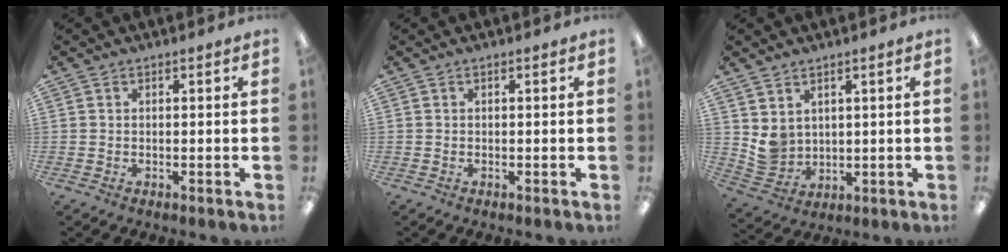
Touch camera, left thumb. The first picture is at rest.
{"total": 0.0}
{"total": 5.4, "force": [3.1, 4.3, 1.1], "torque": [-0.037, -0.017, 0.062]}